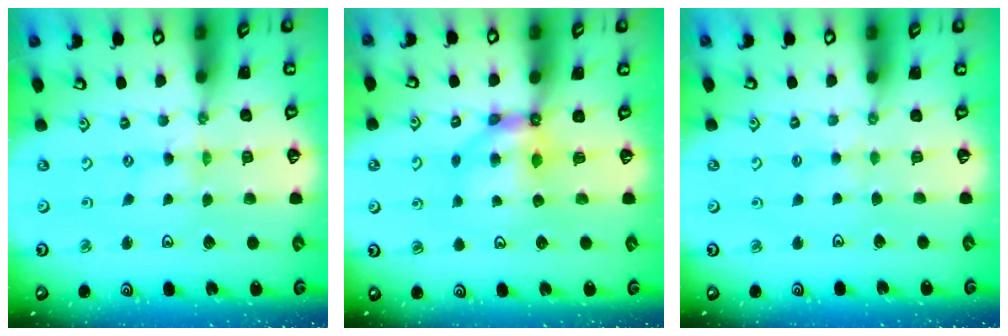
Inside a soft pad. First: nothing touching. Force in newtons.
{"total": 6.5, "press": 6.5, "slide": 0.5}
{"total": 3.1, "press": 3.1, "slide": 0.6}